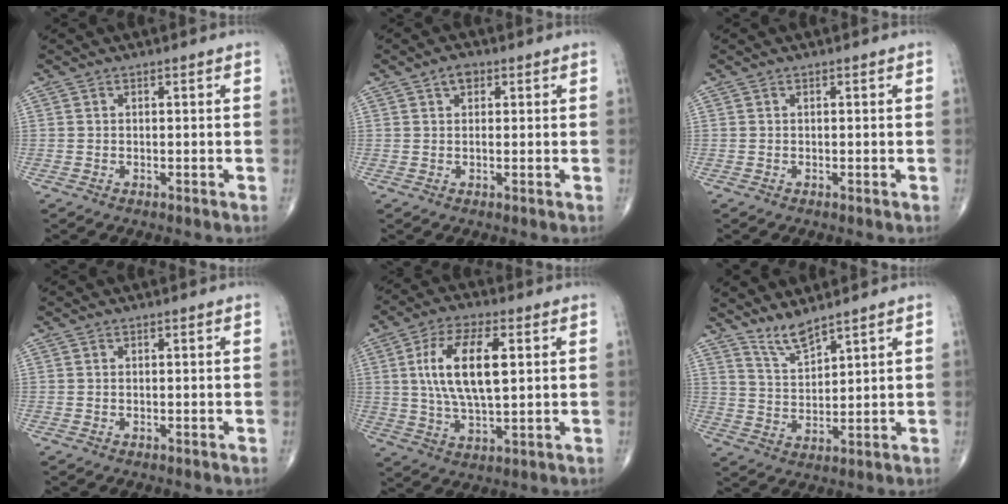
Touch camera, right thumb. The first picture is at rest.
{"total": 2.3, "force": [1.0, 1.5, 1.4], "torque": [-0.016, 0.001, 0.014]}
{"total": 0.0}
{"total": 0.0}
{"total": 13.6, "force": [2.7, 5.6, 12.0], "torque": [-0.226, -0.003, 0.050]}
{"total": 5.2, "force": [4.6, 0.7, 2.3], "torque": [-0.044, -0.043, 0.098]}